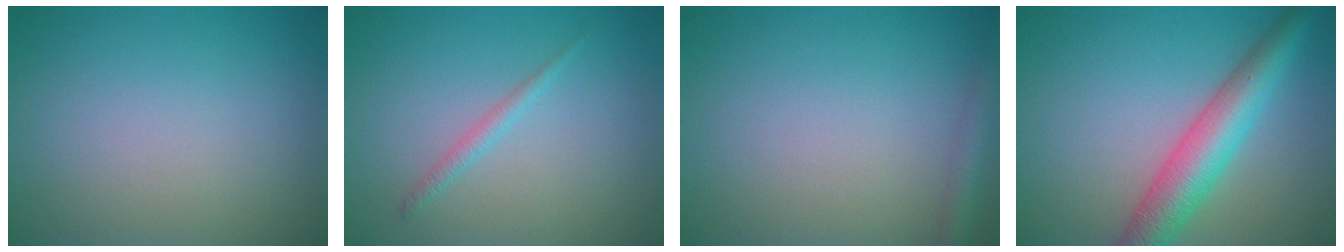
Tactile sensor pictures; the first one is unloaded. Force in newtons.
{"total": 1.1, "press": 1.1, "slide": 0.1}
{"total": 2.1, "press": 2.1, "slide": 0.1}
{"total": 6.2, "press": 6.2, "slide": 0.1}